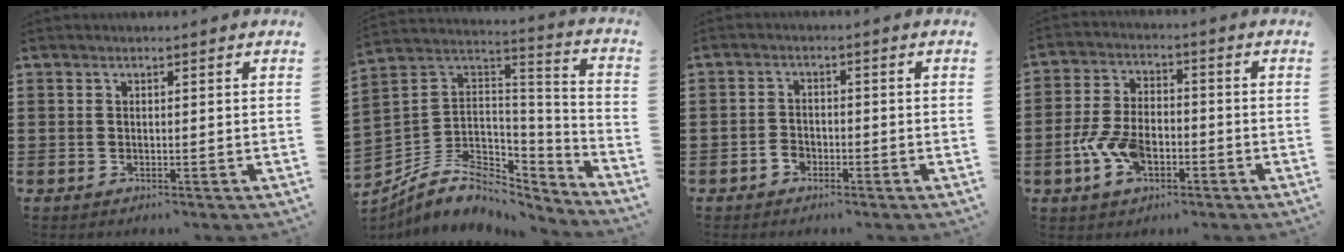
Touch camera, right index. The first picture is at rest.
{"total": 8.6, "force": [-5.3, 5.5, 3.9], "torque": [-0.099, -0.003, -0.097]}
{"total": 2.1, "force": [-1.4, 1.4, 0.7], "torque": [-0.018, -0.001, -0.029]}
{"total": 7.5, "force": [-2.7, 4.2, 5.6], "torque": [-0.136, 0.000, -0.055]}